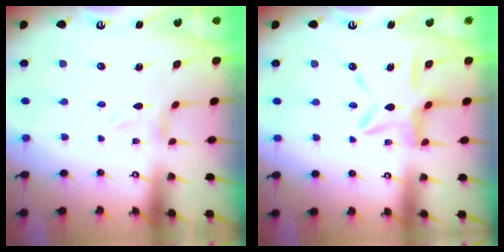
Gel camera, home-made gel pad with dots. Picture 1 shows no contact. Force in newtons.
{"total": 13.7, "press": 13.7, "slide": 1.2}